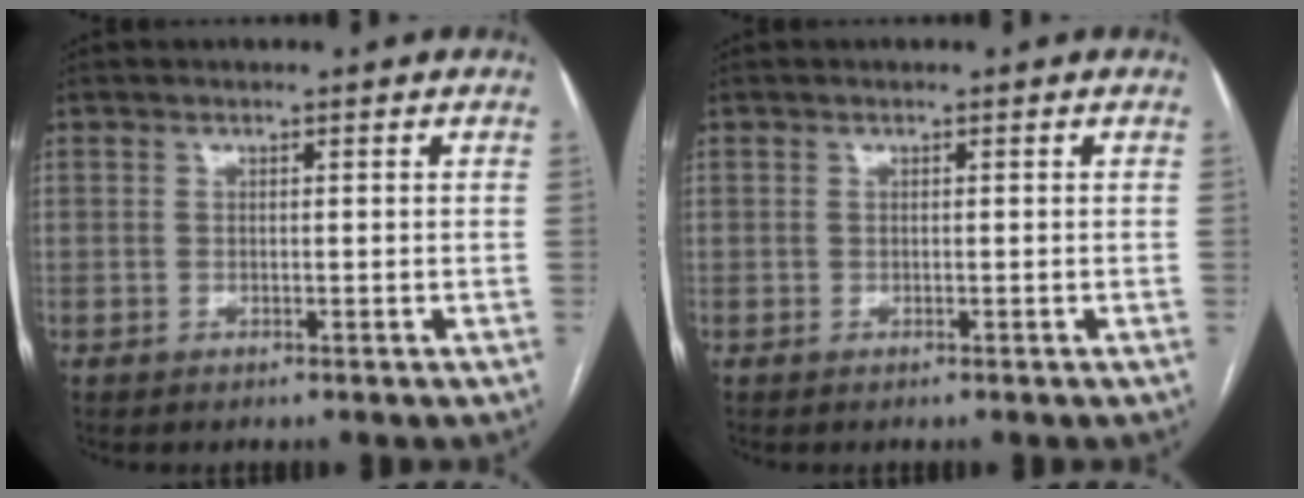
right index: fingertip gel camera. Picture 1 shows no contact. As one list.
[{"total": 0.0}]